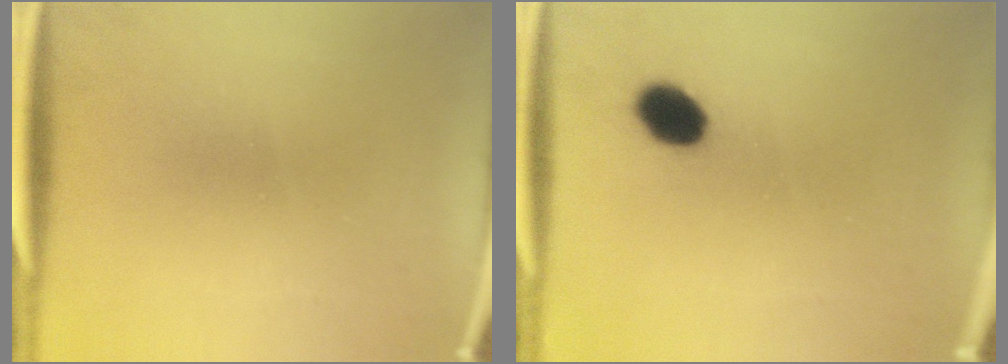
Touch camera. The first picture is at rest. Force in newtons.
{"total": 5.4}